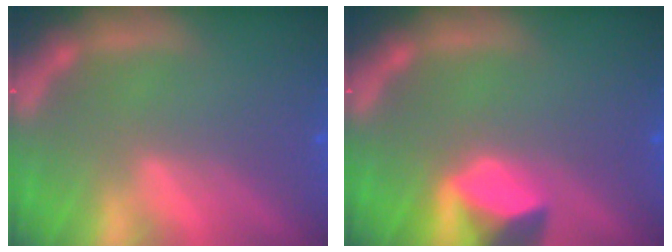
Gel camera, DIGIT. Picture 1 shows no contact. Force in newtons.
{"total": 4.0}